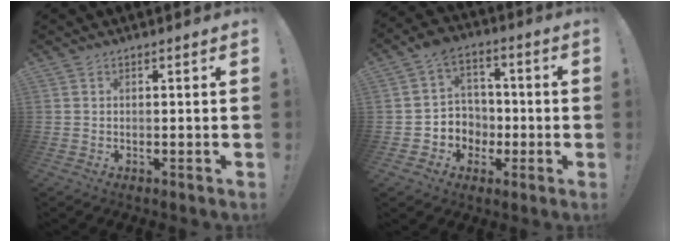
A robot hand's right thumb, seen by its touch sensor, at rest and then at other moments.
{"total": 8.7, "force": [-0.2, 8.4, 2.3], "torque": [-0.038, 0.006, 0.006]}